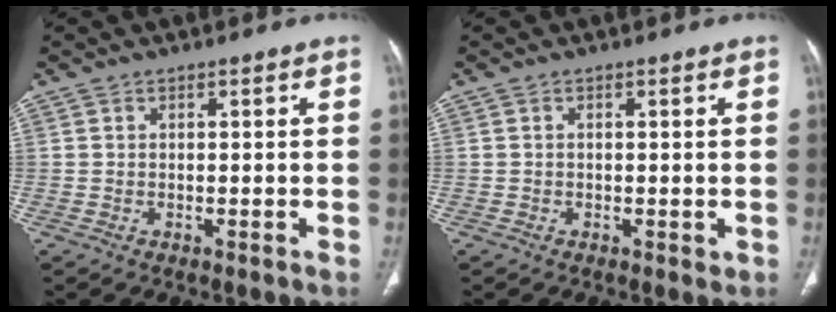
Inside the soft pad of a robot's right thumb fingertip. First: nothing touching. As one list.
[{"total": 0.7, "force": [0.0, 0.5, 0.5], "torque": [-0.007, -0.002, 0.000]}]